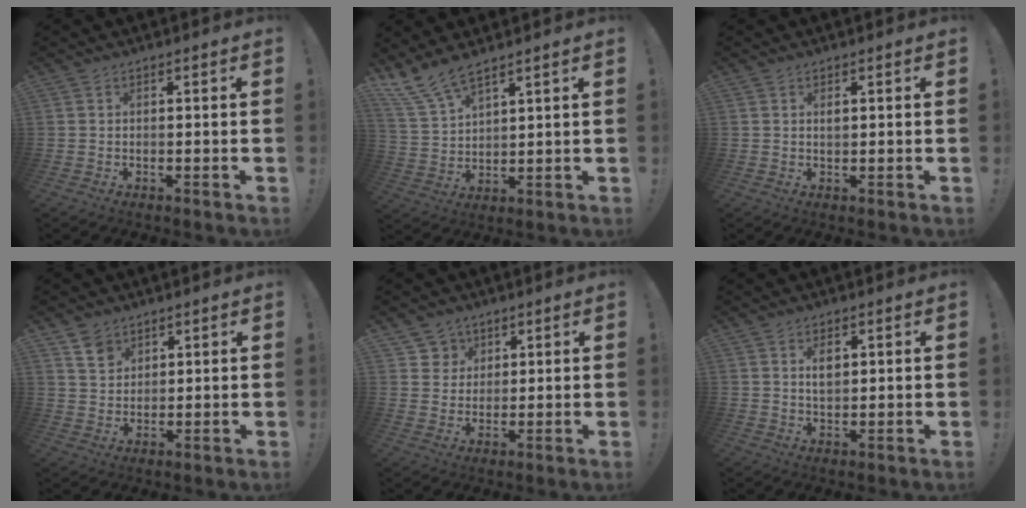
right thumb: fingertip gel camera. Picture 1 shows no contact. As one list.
[{"total": 8.3, "force": [7.1, 2.1, 3.7], "torque": [-0.089, -0.035, 0.139]}, {"total": 1.1, "force": [0.2, 0.7, 0.9], "torque": [-0.014, 0.000, 0.002]}, {"total": 5.8, "force": [3.9, 4.0, 1.6], "torque": [-0.019, -0.022, 0.075]}, {"total": 5.7, "force": [3.0, 4.8, 0.1], "torque": [-0.002, -0.022, 0.058]}, {"total": 4.1, "force": [1.4, 2.4, 3.0], "torque": [-0.043, -0.002, 0.020]}]